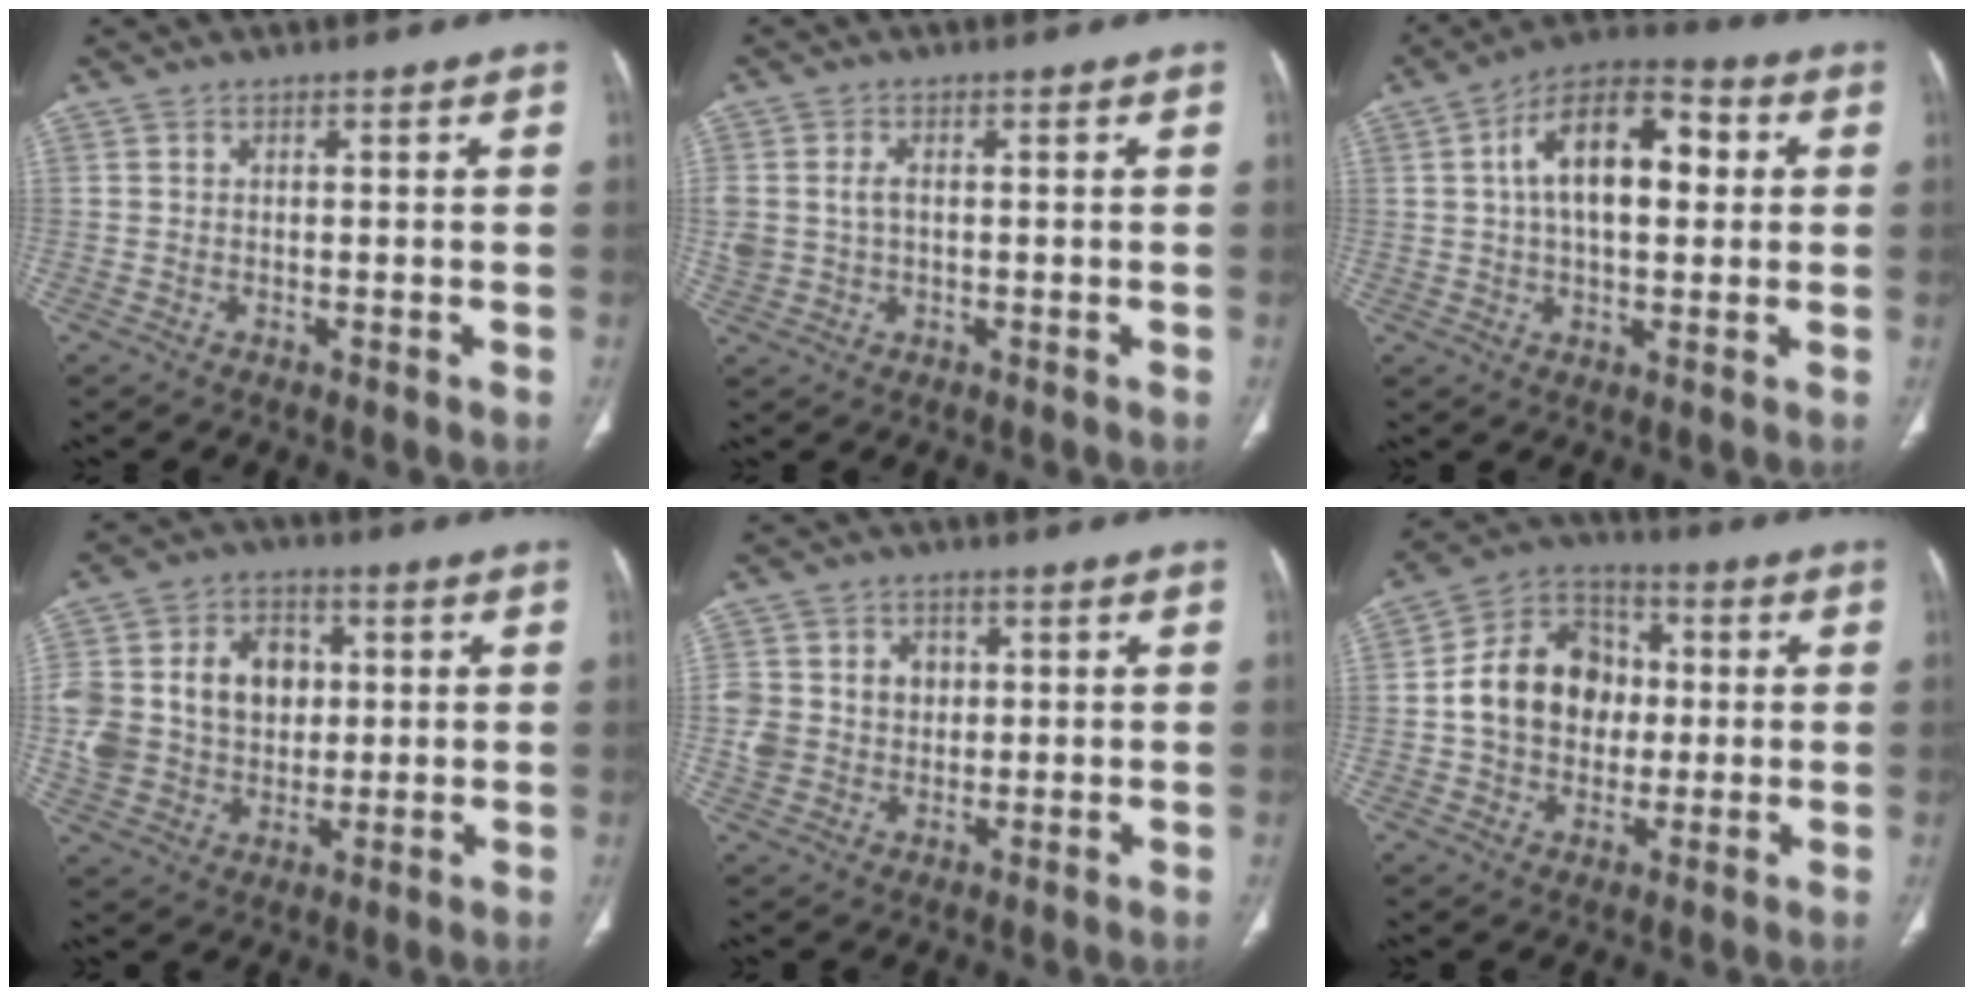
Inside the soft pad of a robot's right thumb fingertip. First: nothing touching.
{"total": 4.4, "force": [0.3, 3.1, 3.1], "torque": [-0.071, 0.008, 0.011]}
{"total": 15.5, "force": [2.8, 8.3, 12.8], "torque": [-0.194, 0.027, 0.039]}
{"total": 19.8, "force": [2.5, 15.8, 11.6], "torque": [-0.221, 0.028, 0.061]}
{"total": 9.5, "force": [1.1, 8.3, 4.5], "torque": [-0.056, 0.005, 0.027]}
{"total": 15.3, "force": [0.3, 12.3, 9.0], "torque": [-0.118, 0.027, 0.001]}